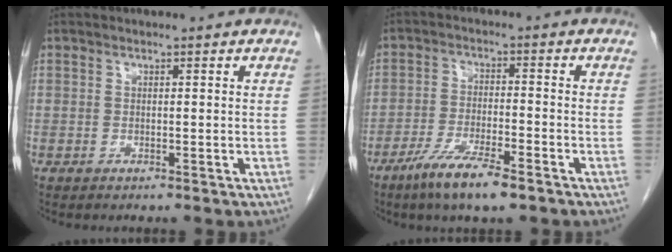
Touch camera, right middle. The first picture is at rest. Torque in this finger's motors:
{"motor_torque": [1.33, -0.80, 0.14, 0.09]}